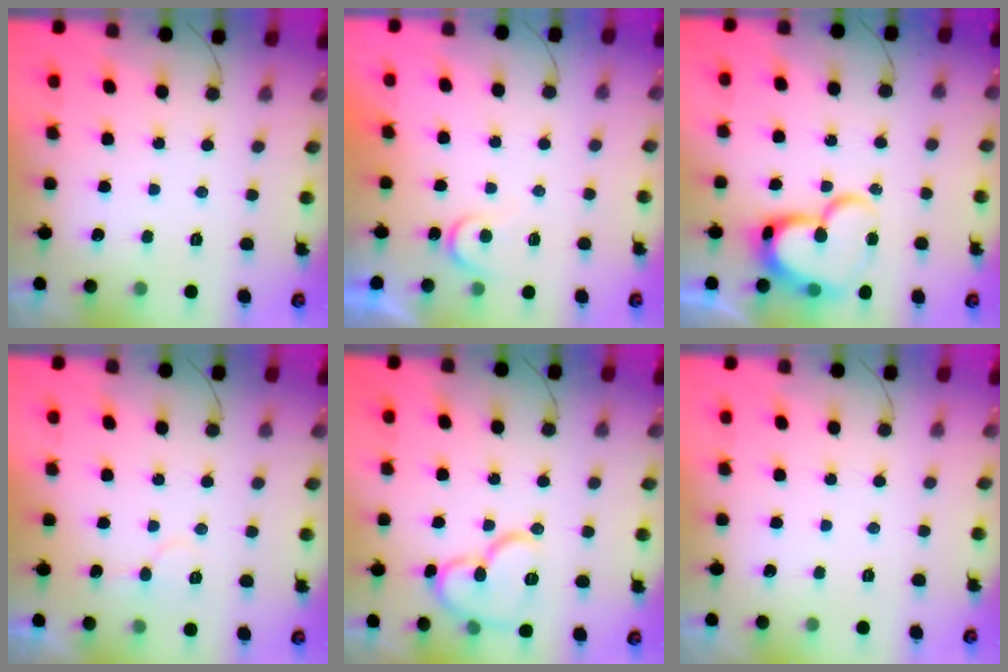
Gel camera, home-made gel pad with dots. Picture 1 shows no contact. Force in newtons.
{"total": 4.4, "press": 4.4, "slide": 0.5}
{"total": 18.9, "press": 18.8, "slide": 1.5}
{"total": 4.7, "press": 4.7, "slide": 0.3}
{"total": 12.8, "press": 12.8, "slide": 0.6}
{"total": 0.0}